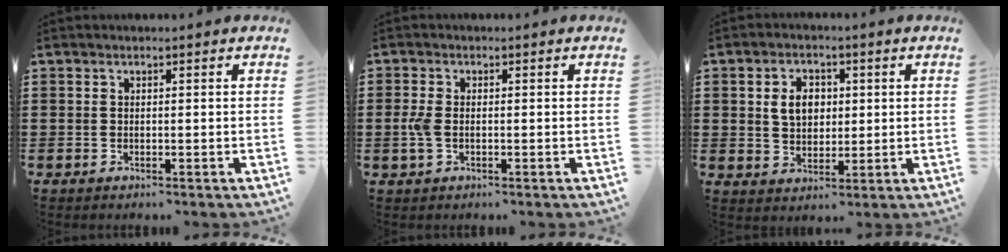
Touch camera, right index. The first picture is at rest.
{"total": 2.8, "force": [-0.4, 1.6, 2.3], "torque": [-0.068, -0.005, -0.014]}
{"total": 5.0, "force": [0.9, 3.8, 3.2], "torque": [-0.067, 0.011, 0.010]}